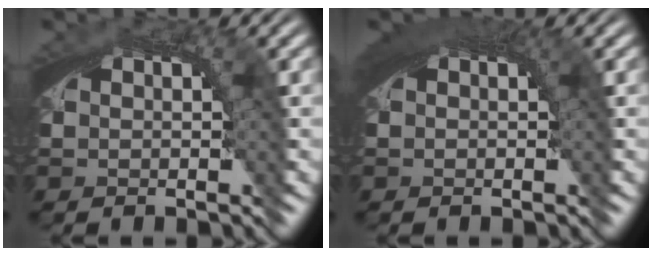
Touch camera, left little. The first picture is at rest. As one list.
[{"total": 2.4, "force": [1.0, 0.6, 2.1], "torque": [-0.023, 0.007, 0.013]}]